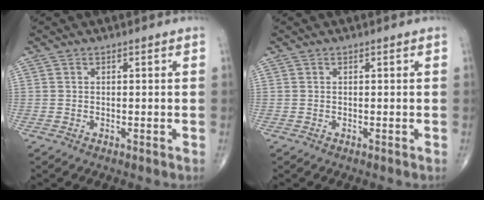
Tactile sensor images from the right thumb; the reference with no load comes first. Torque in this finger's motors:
{"motor_torque": [-0.19, 0.19, -0.15, -0.04, 0.00]}